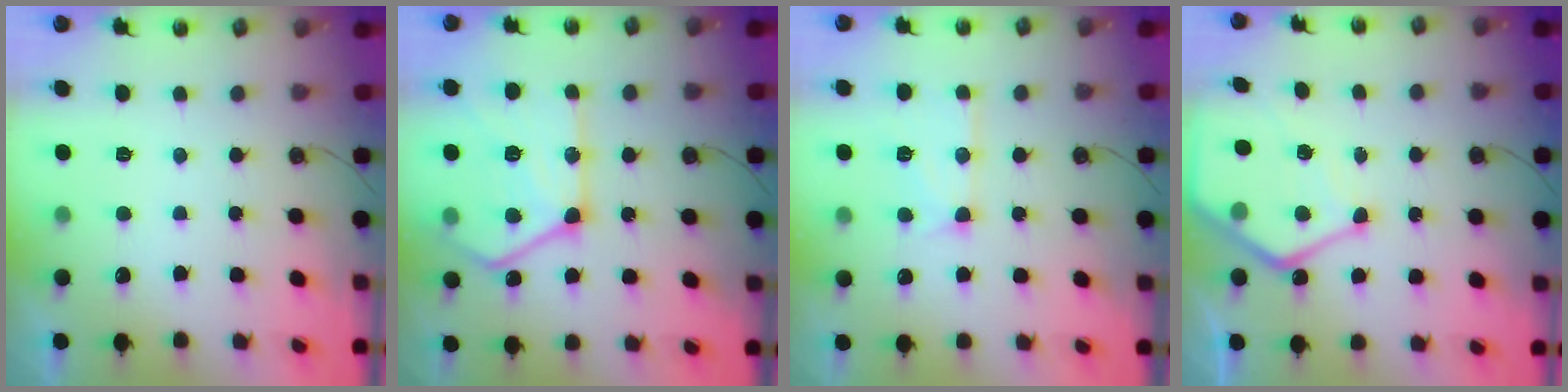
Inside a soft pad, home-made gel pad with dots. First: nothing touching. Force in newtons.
{"total": 23.1, "press": 23.1, "slide": 2.0}
{"total": 11.9, "press": 11.9, "slide": 0.8}
{"total": 11.8, "press": 11.8, "slide": 1.0}